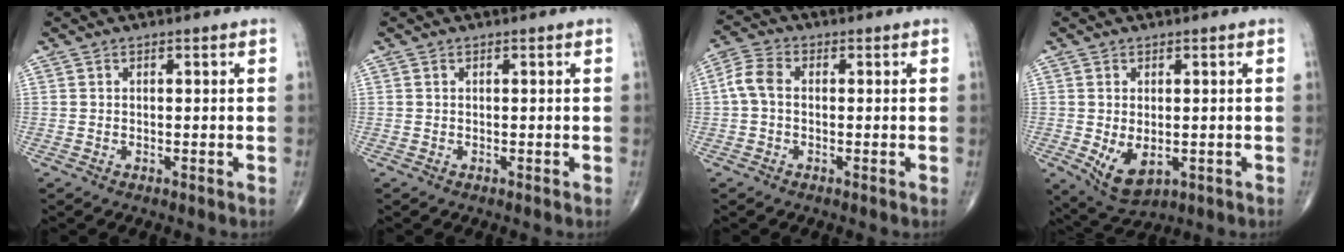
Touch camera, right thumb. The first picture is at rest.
{"total": 0.0}
{"total": 4.7, "force": [-0.1, 3.1, 3.5], "torque": [-0.075, 0.013, -0.010]}
{"total": 6.6, "force": [-1.2, 3.8, 5.3], "torque": [-0.084, -0.013, -0.004]}